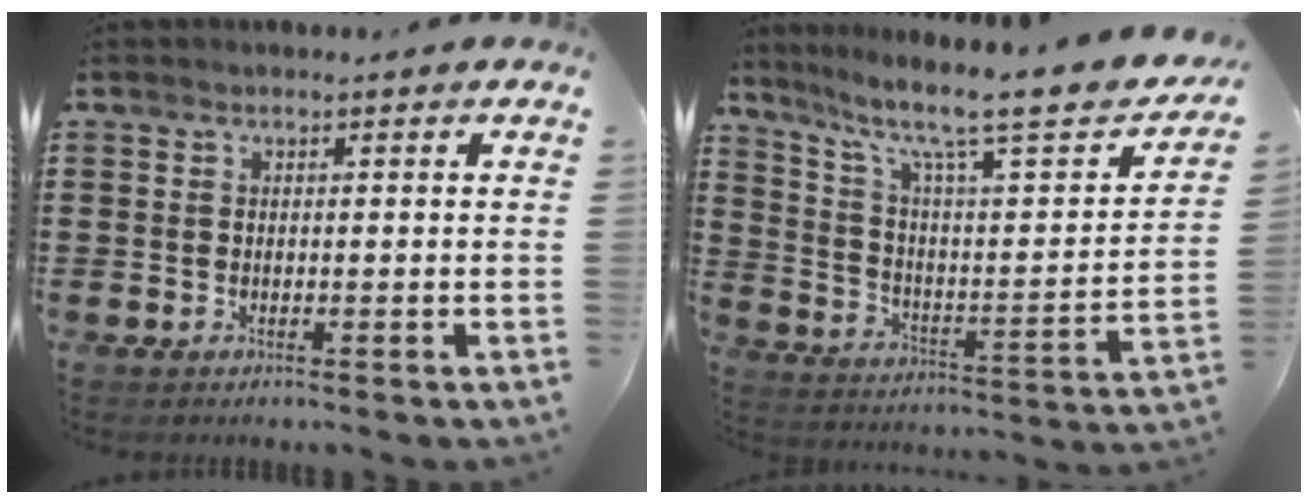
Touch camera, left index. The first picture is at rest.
{"total": 9.9, "force": [7.3, 1.2, 6.5], "torque": [-0.139, -0.054, 0.110]}